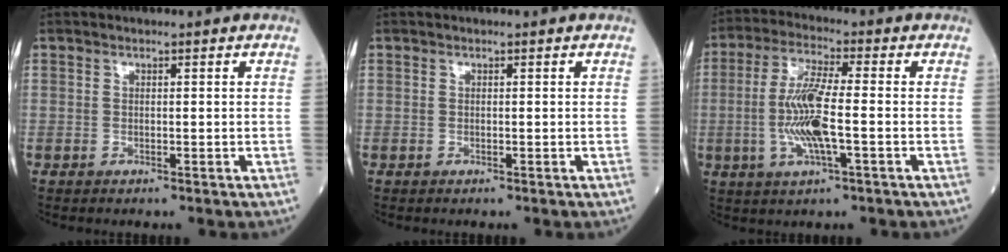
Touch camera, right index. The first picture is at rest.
{"total": 0.0}
{"total": 9.7, "force": [-1.5, 1.1, 9.6], "torque": [-0.200, -0.003, -0.034]}